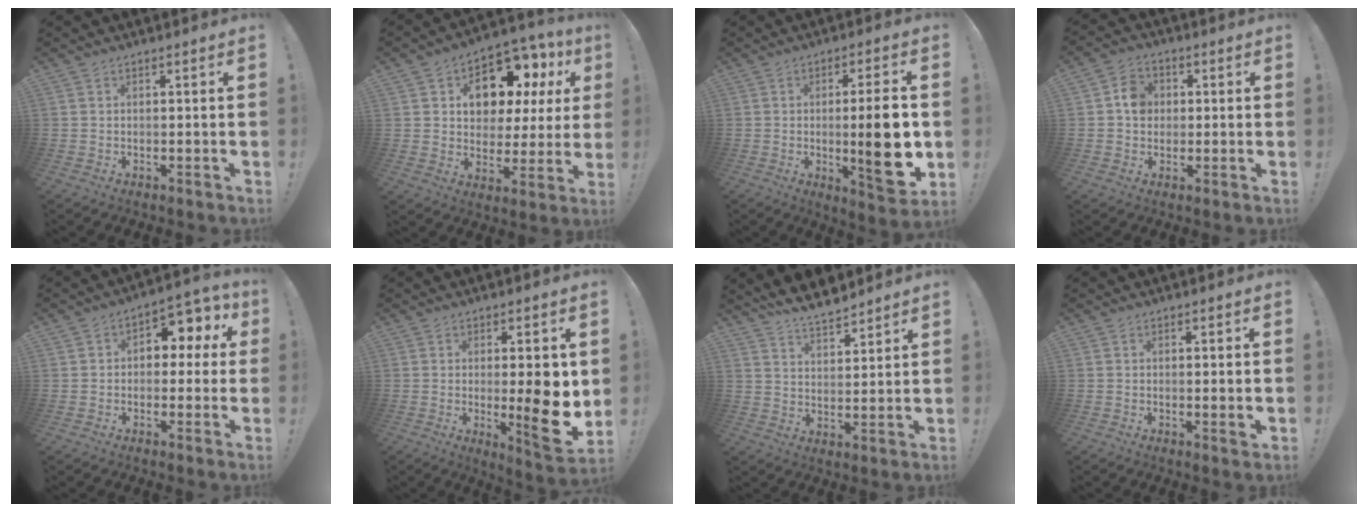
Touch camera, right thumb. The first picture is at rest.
{"total": 12.5, "force": [6.9, 7.7, 7.0], "torque": [-0.102, -0.053, 0.124]}
{"total": 15.4, "force": [-1.3, 3.0, 15.0], "torque": [-0.202, -0.008, -0.017]}
{"total": 7.1, "force": [0.6, 6.3, 3.2], "torque": [-0.036, 0.012, 0.011]}
{"total": 6.7, "force": [1.2, 5.2, 4.1], "torque": [-0.035, -0.011, 0.022]}
{"total": 12.4, "force": [-0.5, 2.7, 12.1], "torque": [-0.138, -0.018, -0.008]}
{"total": 8.1, "force": [7.3, 2.1, 2.9], "torque": [-0.062, -0.047, 0.137]}
{"total": 1.9, "force": [0.3, 0.2, 1.8], "torque": [-0.021, -0.005, 0.003]}